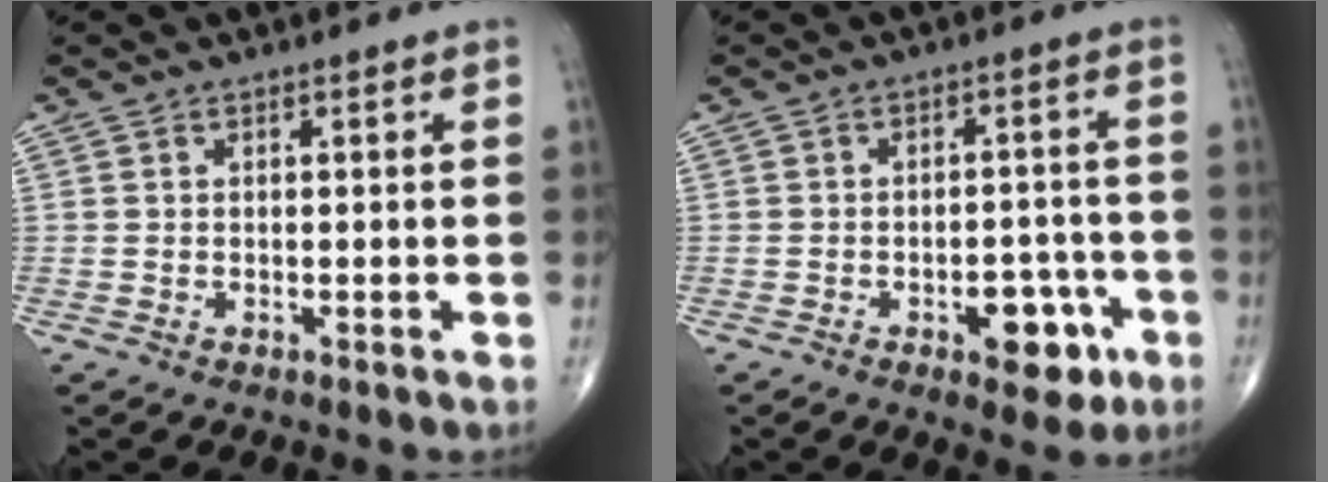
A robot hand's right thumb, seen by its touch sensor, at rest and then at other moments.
{"total": 8.2, "force": [-3.7, 4.4, 5.9], "torque": [-0.048, 0.029, -0.043]}